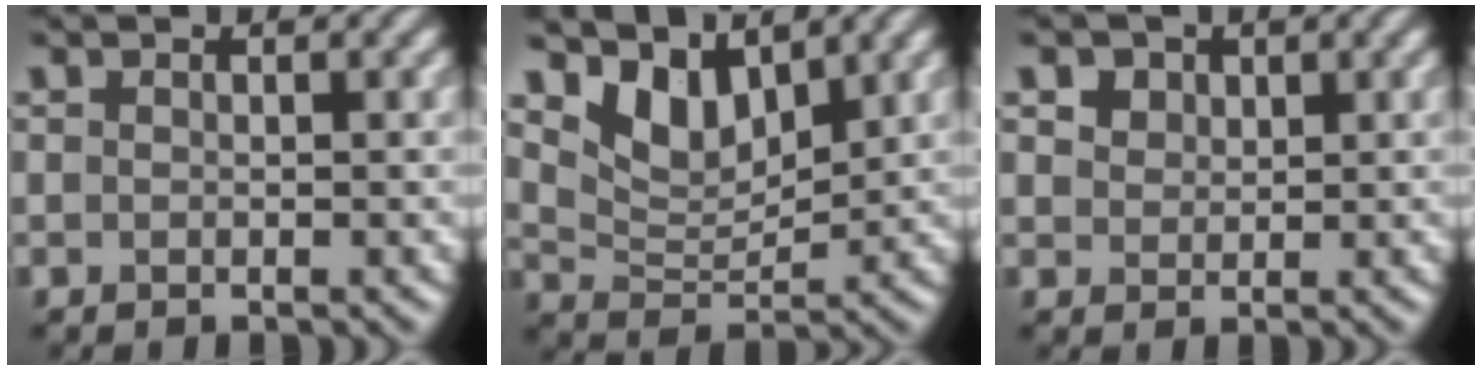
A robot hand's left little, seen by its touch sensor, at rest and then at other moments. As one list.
[{"total": 4.6, "force": [3.5, 2.0, 2.1], "torque": [-0.052, -0.009, 0.065]}, {"total": 4.0, "force": [2.5, 2.6, 1.8], "torque": [-0.056, 0.009, 0.041]}]